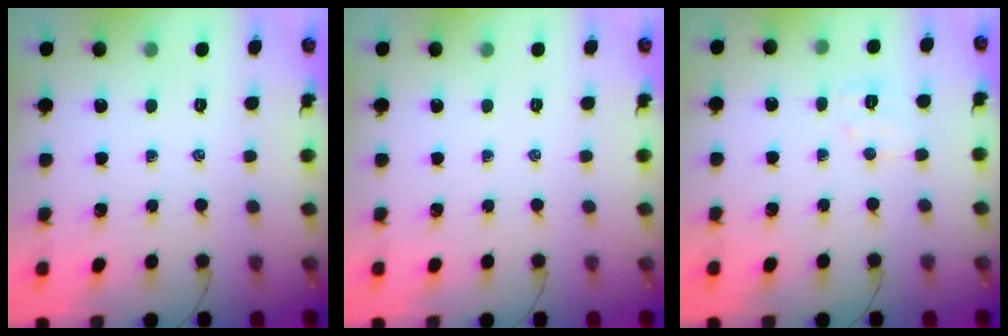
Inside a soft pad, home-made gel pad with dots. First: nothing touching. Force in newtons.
{"total": 0.0}
{"total": 5.6, "press": 5.4, "slide": 1.2}